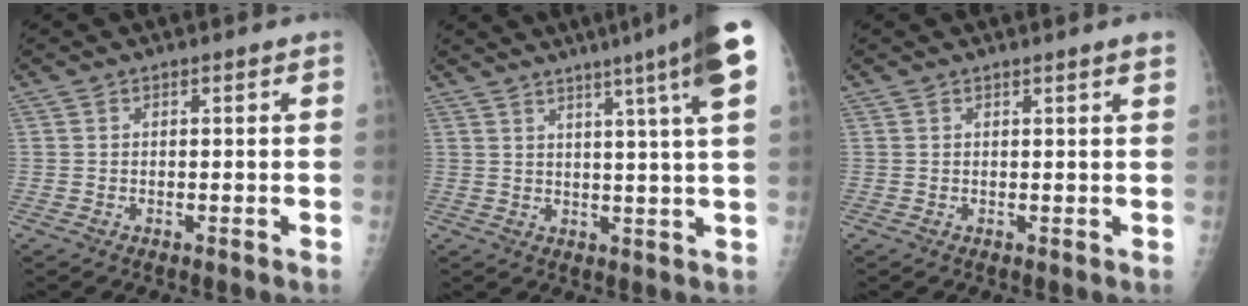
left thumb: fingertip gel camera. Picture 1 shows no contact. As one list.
[{"total": 13.9, "force": [7.6, -0.6, 11.6], "torque": [-0.158, -0.017, 0.085]}, {"total": 1.6, "force": [1.2, -0.3, 1.1], "torque": [-0.011, -0.002, 0.016]}]